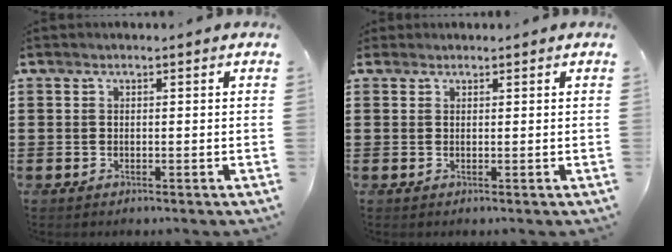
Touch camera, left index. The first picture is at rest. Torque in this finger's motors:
{"motor_torque": [-0.03, -0.12, -0.09, 0.00]}